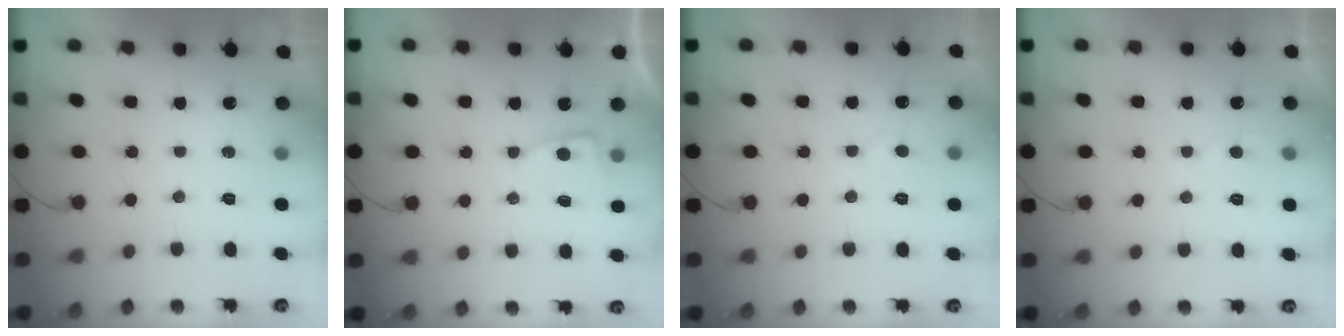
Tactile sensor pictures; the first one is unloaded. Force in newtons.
{"total": 3.0, "press": 3.0, "slide": 0.5}
{"total": 3.7, "press": 3.7, "slide": 0.3}
{"total": 2.6, "press": 2.6, "slide": 0.2}